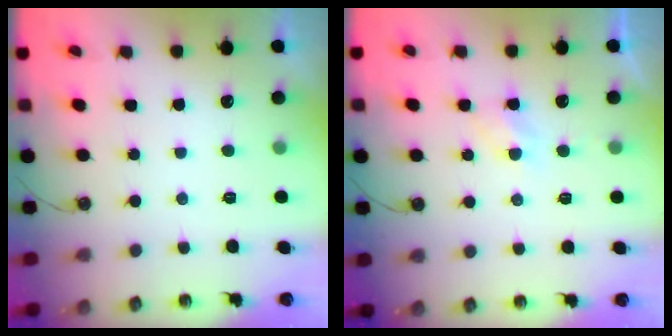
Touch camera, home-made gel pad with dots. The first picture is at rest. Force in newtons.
{"total": 3.4, "press": 3.4, "slide": 0.4}